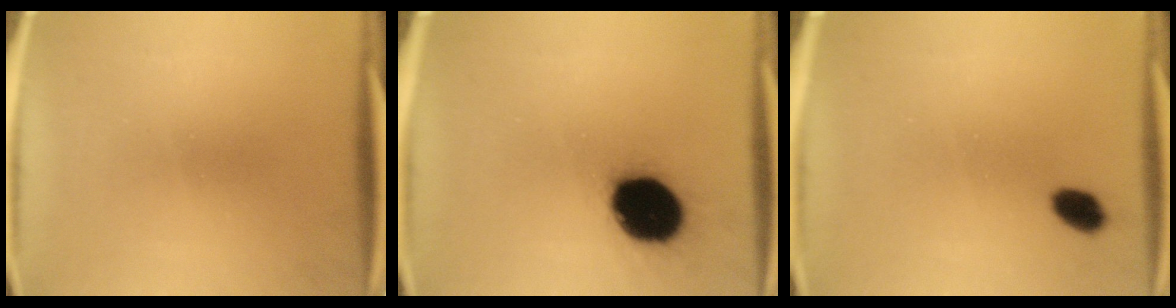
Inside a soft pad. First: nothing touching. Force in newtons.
{"total": 18.6}
{"total": 3.7}